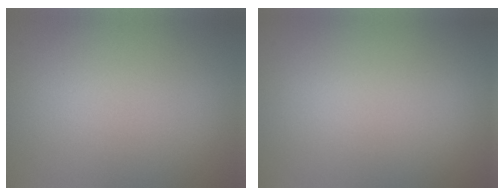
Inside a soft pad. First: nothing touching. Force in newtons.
{"total": 0.0}